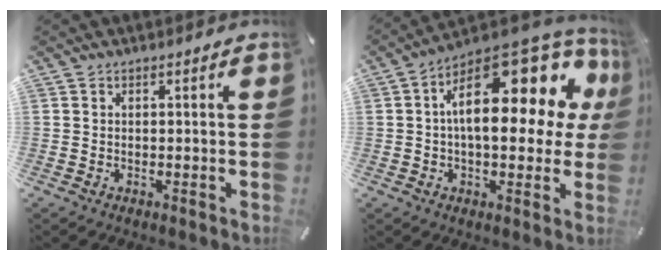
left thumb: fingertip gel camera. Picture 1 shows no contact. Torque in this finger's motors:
{"motor_torque": [1.37, 1.14, 2.53, -0.21, 0.28]}